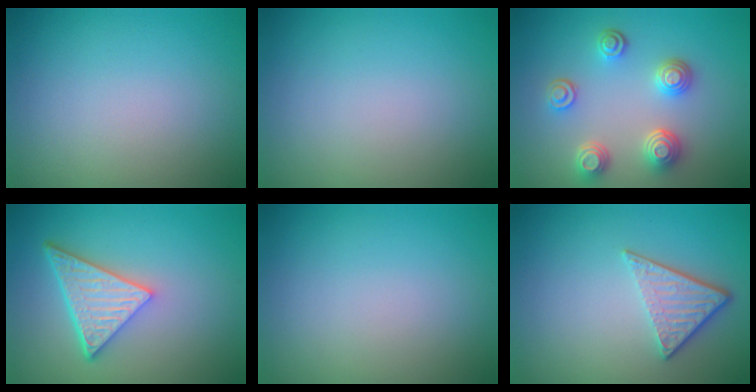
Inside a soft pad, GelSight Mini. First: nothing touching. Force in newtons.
{"total": 0.0}
{"total": 3.8, "press": 3.2, "slide": 1.9}
{"total": 5.4, "press": 3.8, "slide": 3.8}
{"total": 0.0}
{"total": 3.0, "press": 2.3, "slide": 2.0}